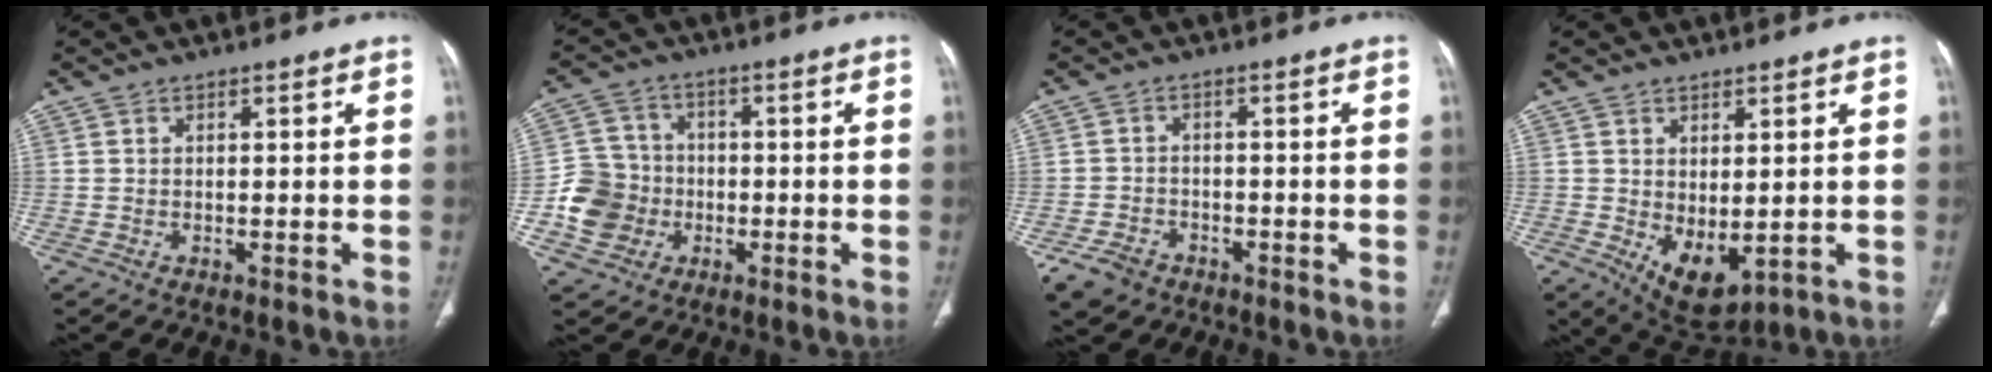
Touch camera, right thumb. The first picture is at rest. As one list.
[{"total": 9.3, "force": [-2.5, 8.5, 2.9], "torque": [-0.031, 0.021, -0.049]}, {"total": 5.2, "force": [-3.4, 3.5, 2.0], "torque": [-0.043, 0.013, -0.057]}, {"total": 7.5, "force": [-0.7, 4.0, 6.3], "torque": [-0.090, -0.013, 0.013]}]